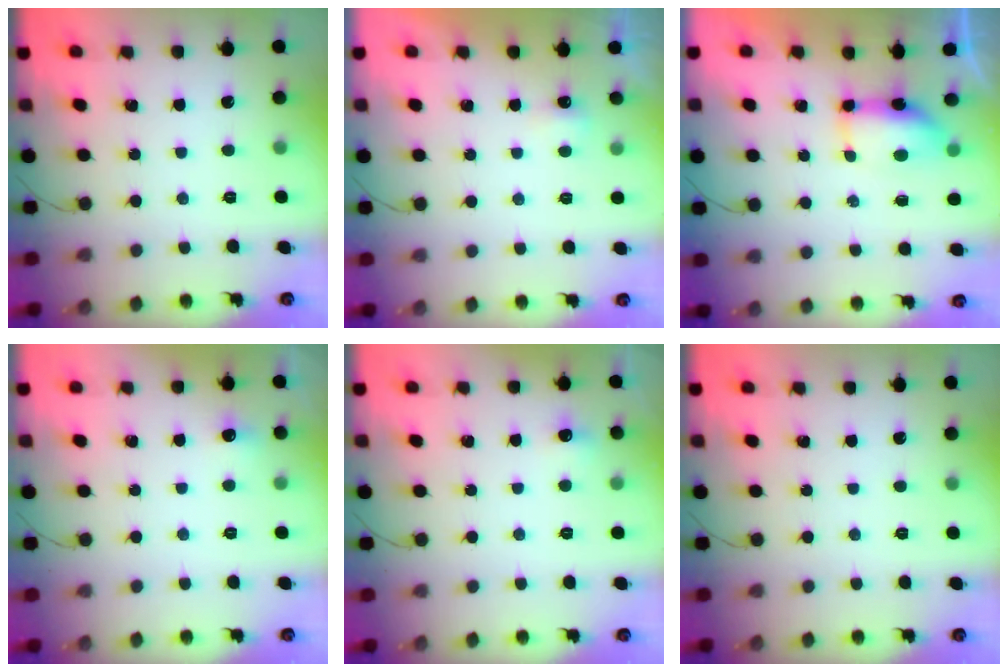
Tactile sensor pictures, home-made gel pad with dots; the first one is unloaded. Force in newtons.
{"total": 3.0, "press": 2.9, "slide": 0.8}
{"total": 8.0, "press": 7.2, "slide": 3.4}
{"total": 4.6, "press": 4.4, "slide": 1.6}
{"total": 4.6, "press": 4.4, "slide": 1.3}
{"total": 0.0}